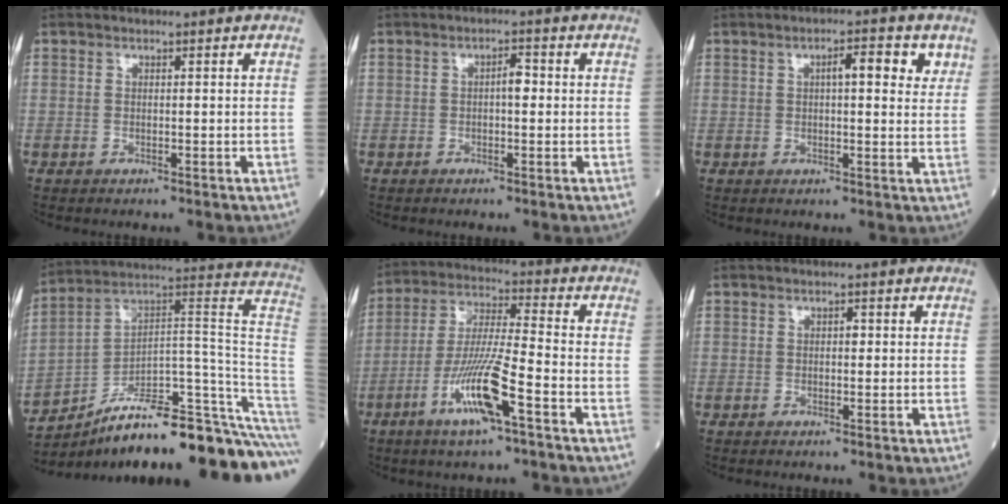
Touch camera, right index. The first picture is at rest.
{"total": 2.0, "force": [0.0, 0.7, 1.9], "torque": [-0.027, 0.005, -0.004]}
{"total": 5.5, "force": [2.2, 1.5, 4.8], "torque": [-0.068, 0.009, 0.026]}
{"total": 26.8, "force": [-20.2, 2.0, 17.5], "torque": [-0.138, 0.046, -0.301]}
{"total": 11.5, "force": [-5.5, 0.3, 10.1], "torque": [-0.200, -0.010, -0.106]}
{"total": 0.7, "force": [0.1, 0.4, 0.6], "torque": [-0.007, 0.002, -0.001]}